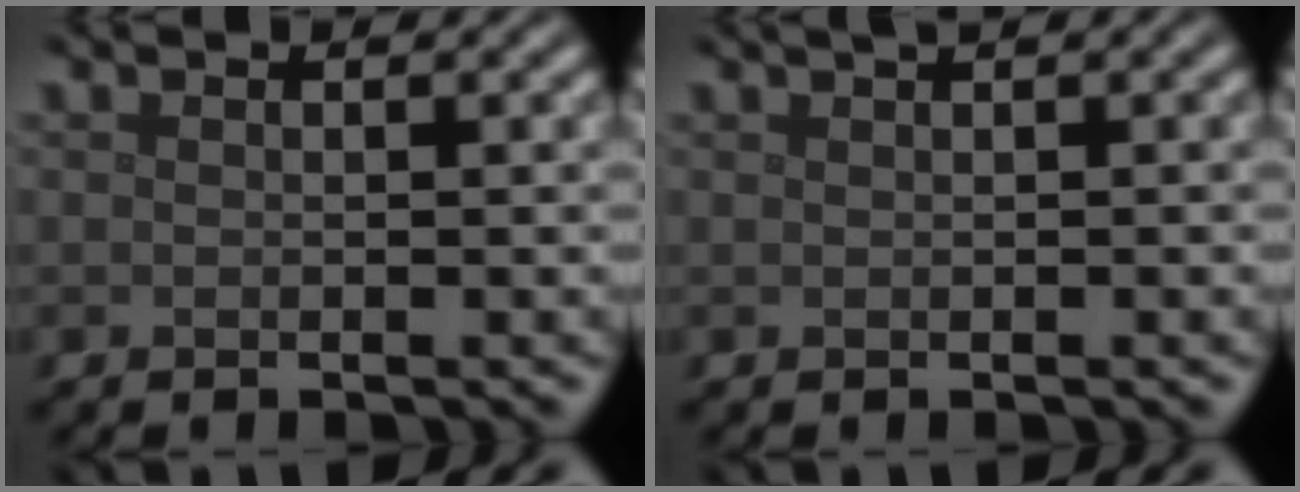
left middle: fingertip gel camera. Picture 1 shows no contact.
{"total": 2.5, "force": [1.1, 1.1, 2.0], "torque": [-0.012, 0.009, 0.006]}